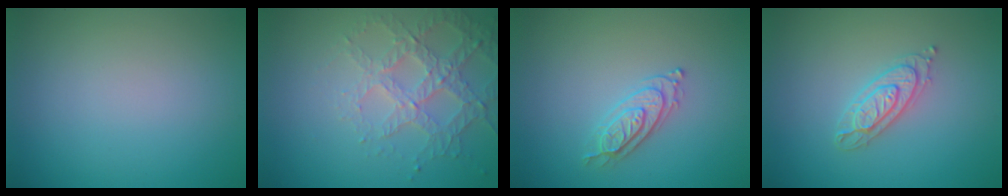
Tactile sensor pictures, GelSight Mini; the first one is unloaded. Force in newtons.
{"total": 4.1, "press": 3.2, "slide": 2.5}
{"total": 2.2, "press": 2.2, "slide": 0.3}
{"total": 2.3, "press": 2.2, "slide": 0.5}